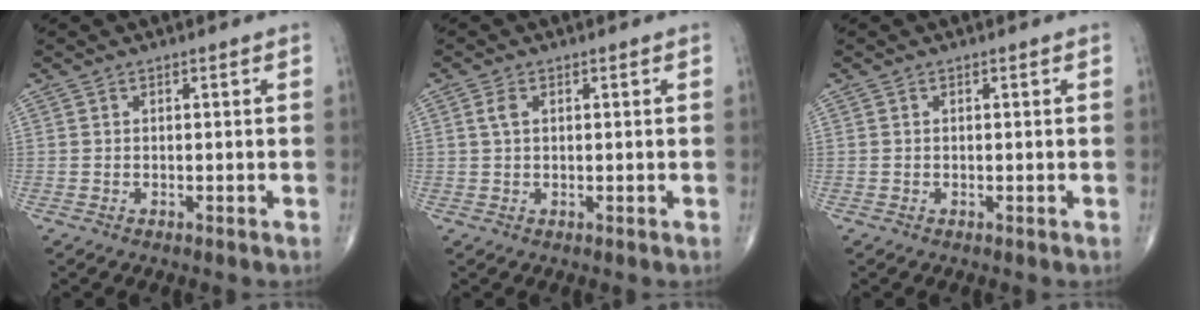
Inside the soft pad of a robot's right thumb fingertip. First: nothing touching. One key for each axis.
{"total": 1.7, "fx": 0.4, "fy": 1.0, "fz": 1.4, "tx": -0.034, "ty": 0.006, "tz": 0.009}
{"total": 0.0}